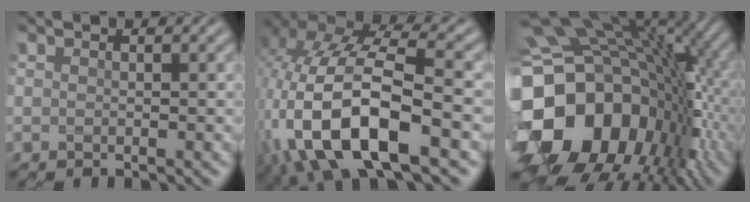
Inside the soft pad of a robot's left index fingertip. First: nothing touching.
{"total": 13.8, "force": [-5.2, 6.3, 11.1], "torque": [-0.238, -0.008, -0.095]}
{"total": 17.8, "force": [-3.0, 13.5, 11.3], "torque": [-0.223, -0.004, -0.054]}